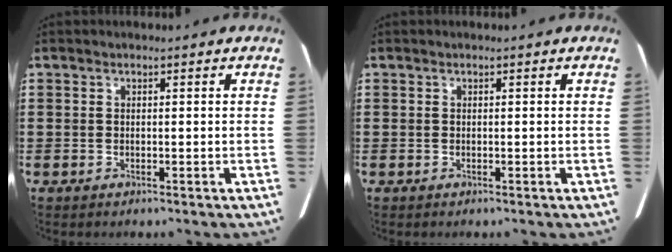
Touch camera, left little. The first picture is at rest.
{"total": 0.0}